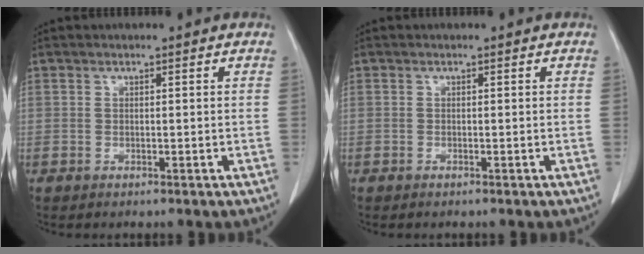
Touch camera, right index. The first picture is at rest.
{"total": 0.0}